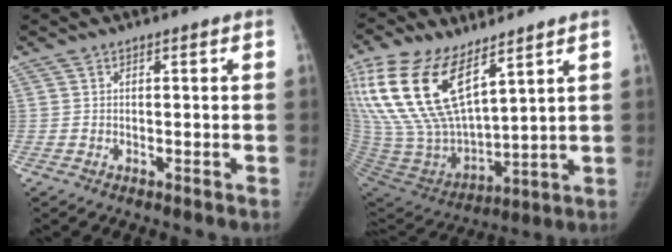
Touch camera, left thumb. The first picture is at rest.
{"total": 24.1, "force": [12.9, 11.2, 17.1], "torque": [-0.359, -0.045, 0.255]}